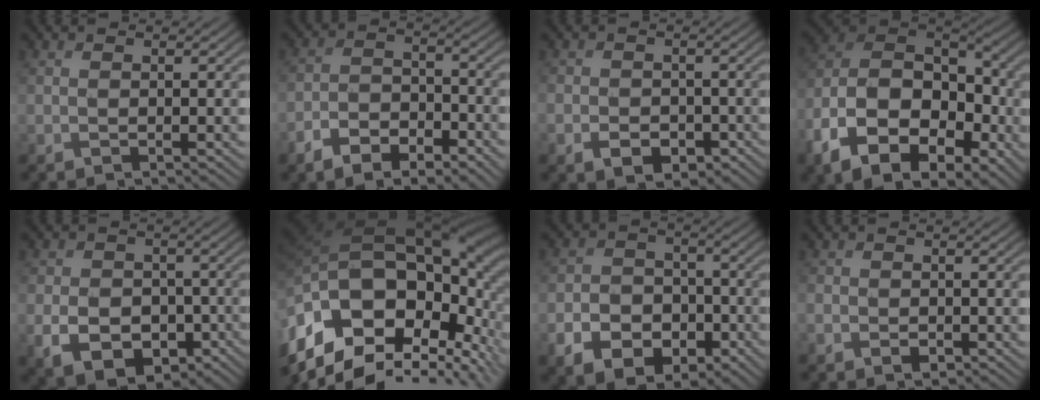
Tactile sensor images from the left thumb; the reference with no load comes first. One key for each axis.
{"total": 7.8, "fx": -4.9, "fy": 4.1, "fz": 4.5, "tx": -0.084, "ty": -0.007, "tz": -0.096}
{"total": 4.4, "fx": -1.9, "fy": 3.4, "fz": 2.0, "tx": -0.037, "ty": -0.013, "tz": -0.037}
{"total": 17.0, "fx": -7.3, "fy": 11.1, "fz": 10.6, "tx": -0.239, "ty": -0.028, "tz": -0.134}
{"total": 9.0, "fx": -3.1, "fy": 6.9, "fz": 4.9, "tx": -0.103, "ty": -0.027, "tz": -0.057}
{"total": 21.7, "fx": -6.1, "fy": 14.7, "fz": 14.8, "tx": -0.293, "ty": -0.025, "tz": -0.077}
{"total": 8.6, "fx": -3.8, "fy": 6.4, "fz": 4.2, "tx": -0.089, "ty": -0.024, "tz": -0.077}
{"total": 2.1, "fx": -0.8, "fy": 1.7, "fz": 1.0, "tx": -0.025, "ty": -0.009, "tz": -0.018}